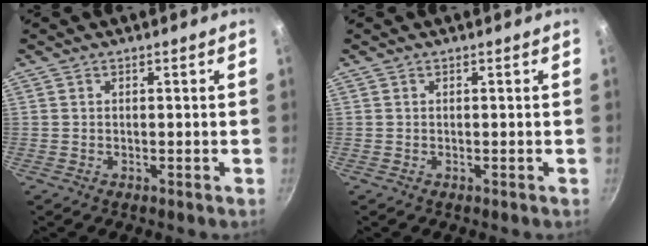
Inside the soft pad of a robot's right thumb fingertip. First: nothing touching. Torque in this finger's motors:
{"motor_torque": [0.00, 0.00, 0.01, 0.01, 0.02]}